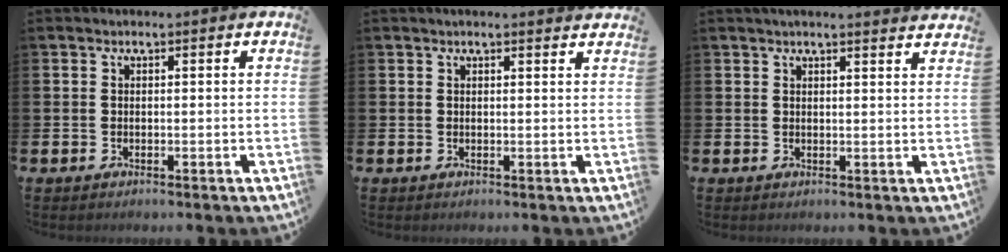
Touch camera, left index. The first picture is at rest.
{"total": 1.1, "force": [1.1, -0.1, 0.2], "torque": [0.006, -0.005, 0.017]}
{"total": 2.3, "force": [2.2, -0.3, 0.3], "torque": [-0.006, -0.013, 0.040]}